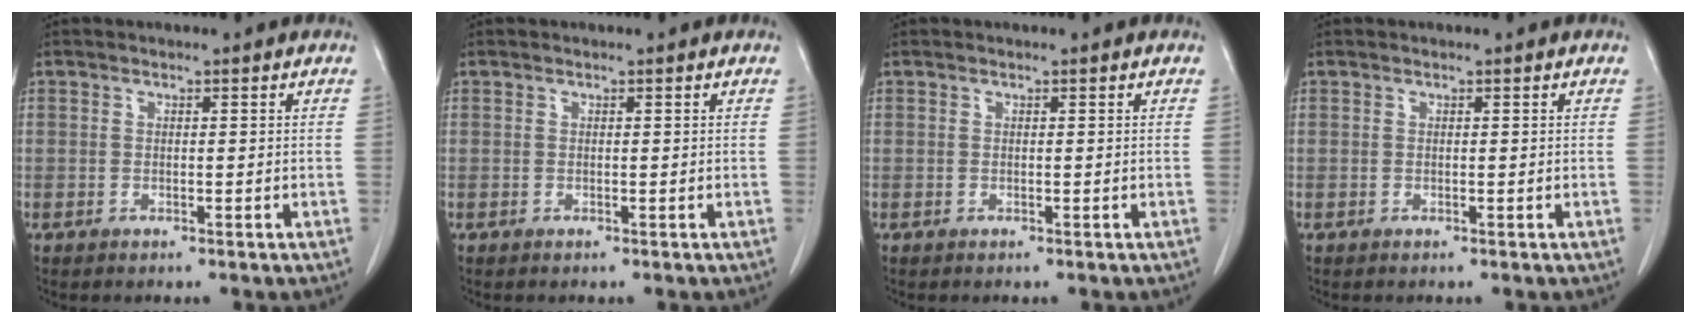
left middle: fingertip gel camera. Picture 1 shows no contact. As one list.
[{"total": 0.0}, {"total": 0.0}, {"total": 0.0}]